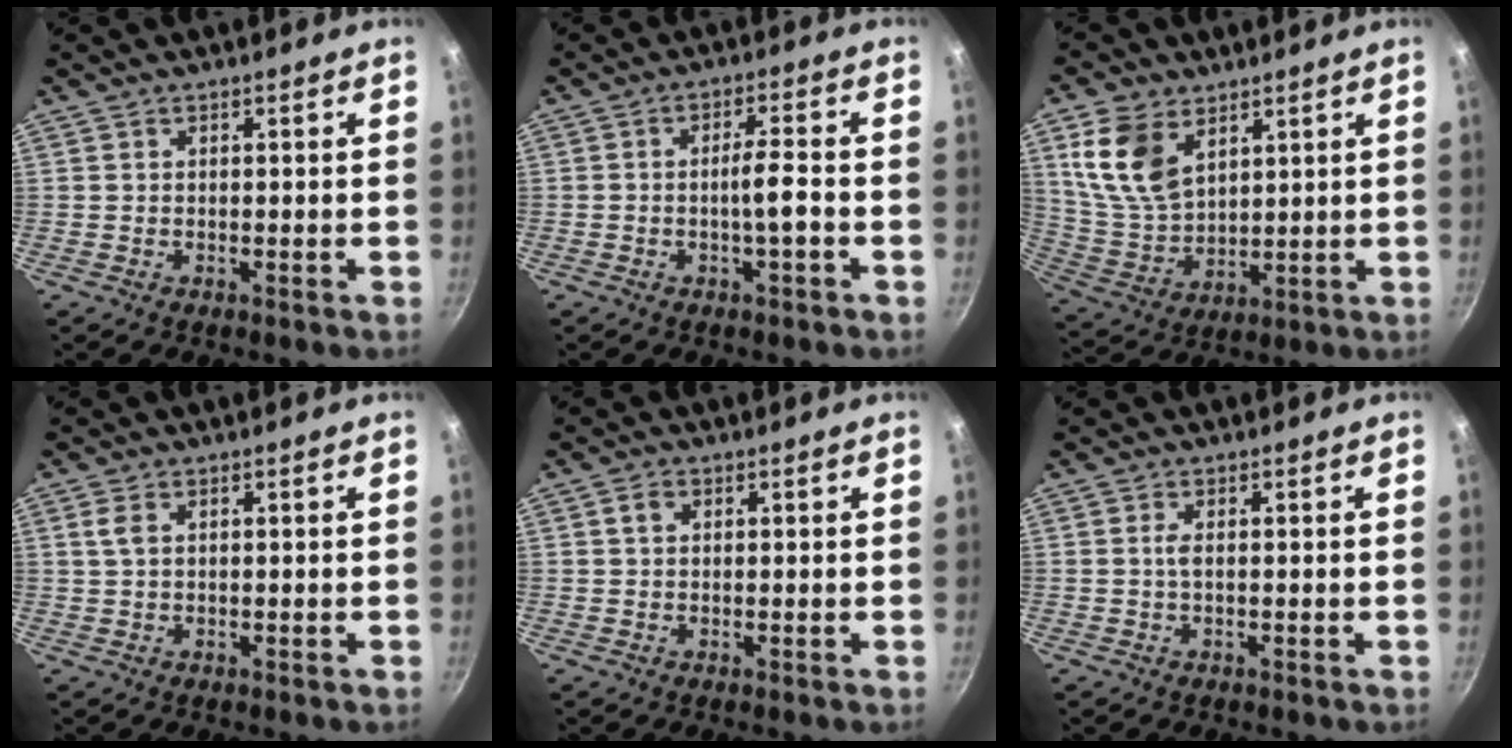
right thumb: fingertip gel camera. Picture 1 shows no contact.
{"total": 4.5, "force": [-1.5, 0.6, 4.2], "torque": [-0.073, 0.019, -0.027]}
{"total": 12.6, "force": [5.8, 7.8, 8.0], "torque": [-0.143, -0.024, 0.128]}
{"total": 2.4, "force": [0.8, 1.4, 1.7], "torque": [-0.032, -0.003, 0.016]}
{"total": 2.0, "force": [0.7, 1.5, 1.1], "torque": [-0.016, 0.004, 0.010]}
{"total": 1.3, "force": [0.1, 0.4, 1.2], "torque": [-0.025, 0.001, 0.002]}